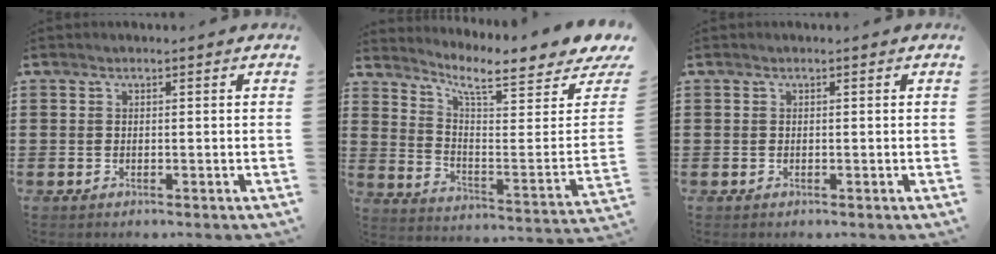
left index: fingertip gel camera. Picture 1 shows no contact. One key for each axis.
{"total": 7.4, "fx": 6.3, "fy": 0.3, "fz": 3.9, "tx": -0.094, "ty": -0.059, "tz": 0.098}
{"total": 0.0}